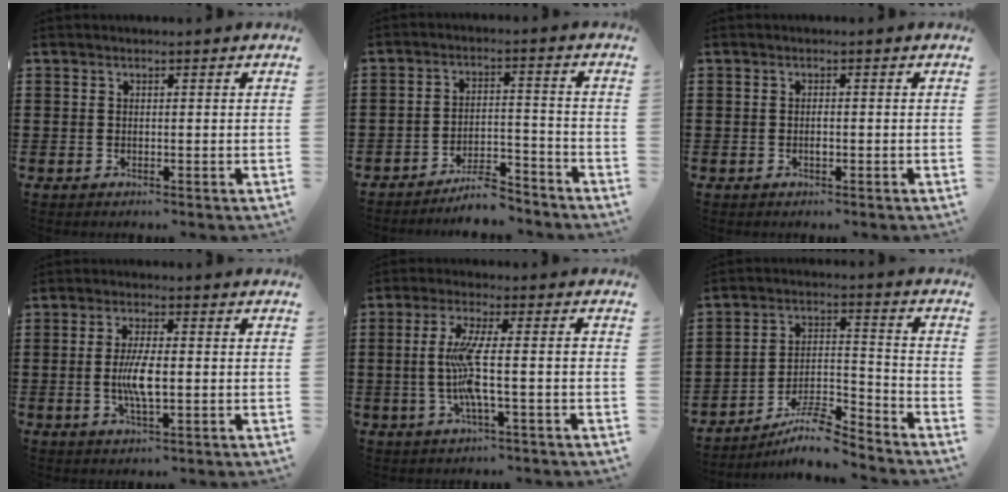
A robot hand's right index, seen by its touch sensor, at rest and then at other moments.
{"total": 6.6, "force": [-5.9, 1.1, 2.6], "torque": [-0.048, 0.009, -0.111]}
{"total": 1.0, "force": [-0.3, 0.4, 0.9], "torque": [-0.019, -0.005, -0.004]}
{"total": 5.9, "force": [-0.6, 1.5, 5.6], "torque": [-0.112, -0.004, -0.015]}
{"total": 8.4, "force": [-1.1, 1.0, 8.3], "torque": [-0.180, -0.015, -0.032]}
{"total": 8.7, "force": [-7.9, 1.3, 3.5], "torque": [-0.052, 0.022, -0.146]}